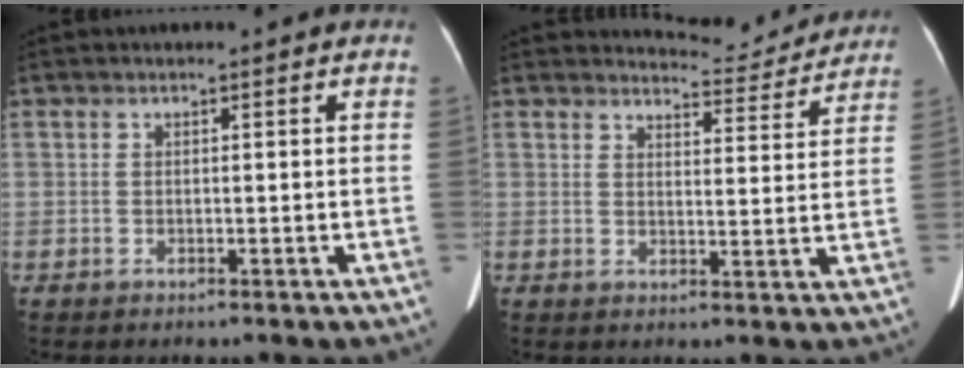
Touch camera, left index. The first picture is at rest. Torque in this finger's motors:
{"motor_torque": [0.92, -1.23, 0.00, 0.00]}